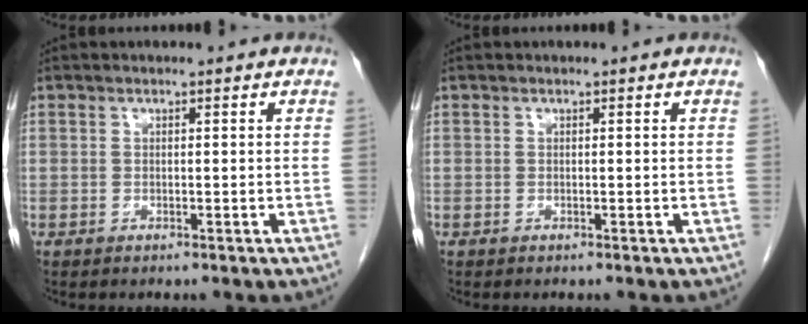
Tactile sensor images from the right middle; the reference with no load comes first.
{"total": 0.0}